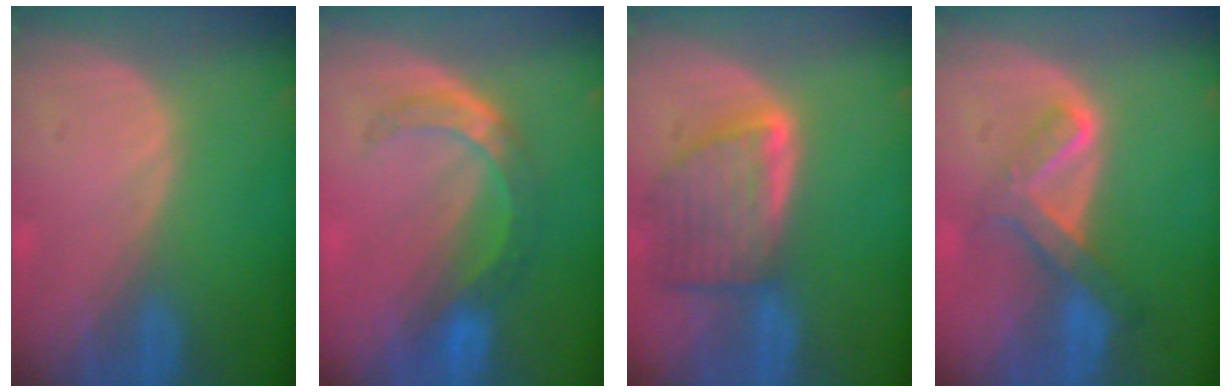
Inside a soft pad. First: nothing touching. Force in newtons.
{"total": 5.6, "press": 5.4, "slide": 1.2}
{"total": 8.1, "press": 7.4, "slide": 3.3}
{"total": 6.7, "press": 5.7, "slide": 3.5}